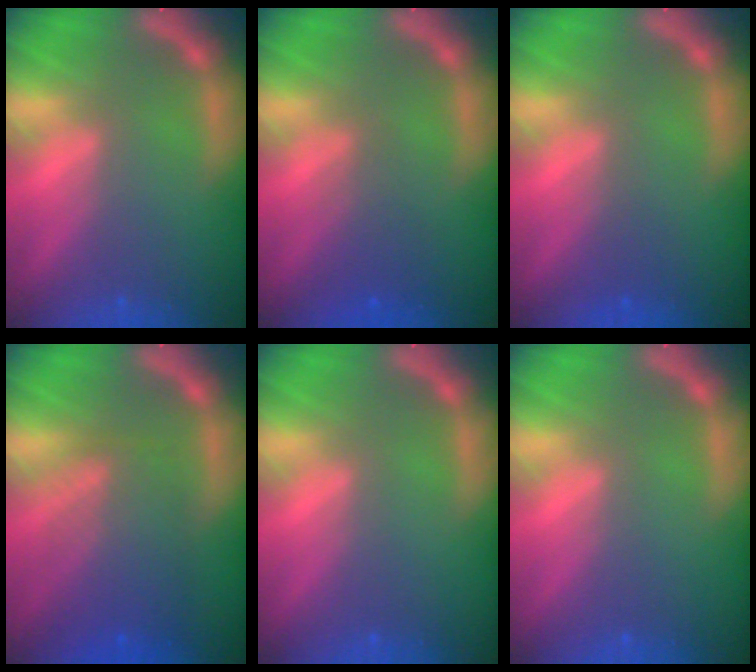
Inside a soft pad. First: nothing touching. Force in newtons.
{"total": 2.5}
{"total": 1.0}
{"total": 6.6}
{"total": 0.0}
{"total": 0.0}